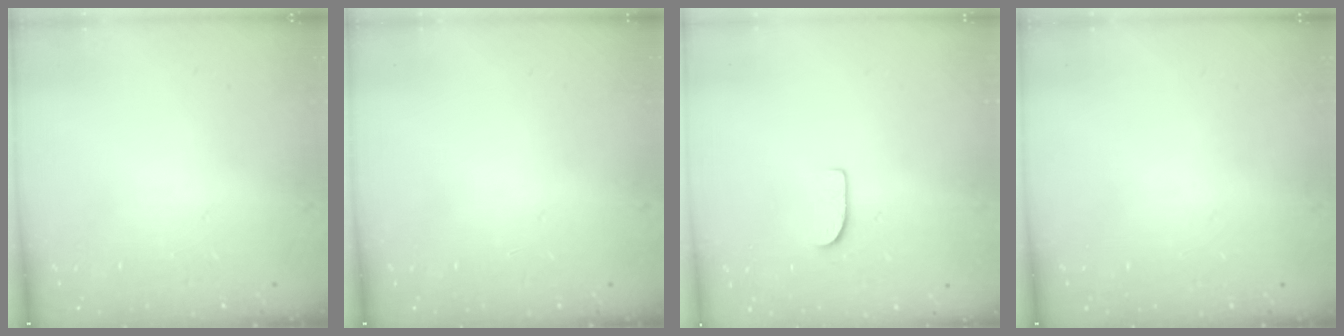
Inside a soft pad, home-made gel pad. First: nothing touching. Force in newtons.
{"total": 0.0}
{"total": 6.1, "press": 6.1, "slide": 0.5}
{"total": 0.0}